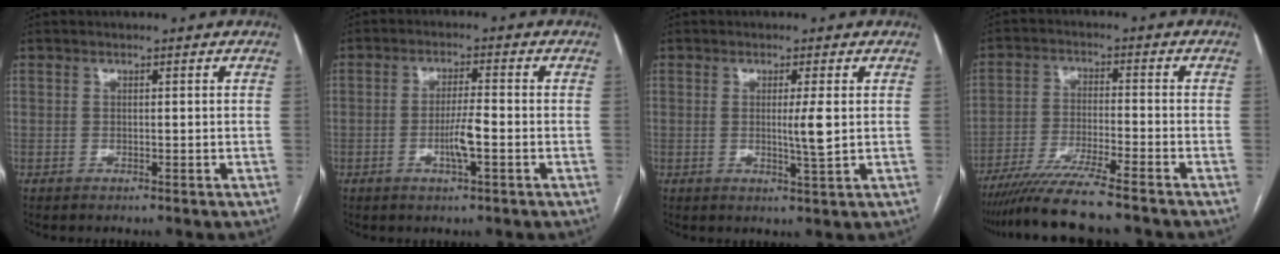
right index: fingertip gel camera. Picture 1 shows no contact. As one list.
[{"total": 4.6, "force": [-1.4, 0.3, 4.4], "torque": [-0.083, -0.003, -0.026]}, {"total": 3.8, "force": [0.2, -0.3, 3.8], "torque": [-0.064, -0.008, 0.004]}, {"total": 11.5, "force": [-9.7, -0.3, 6.2], "torque": [-0.101, -0.030, -0.162]}]